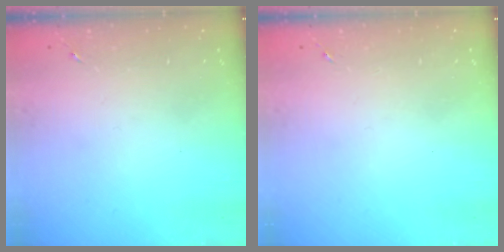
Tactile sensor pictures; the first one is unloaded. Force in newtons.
{"total": 0.0}